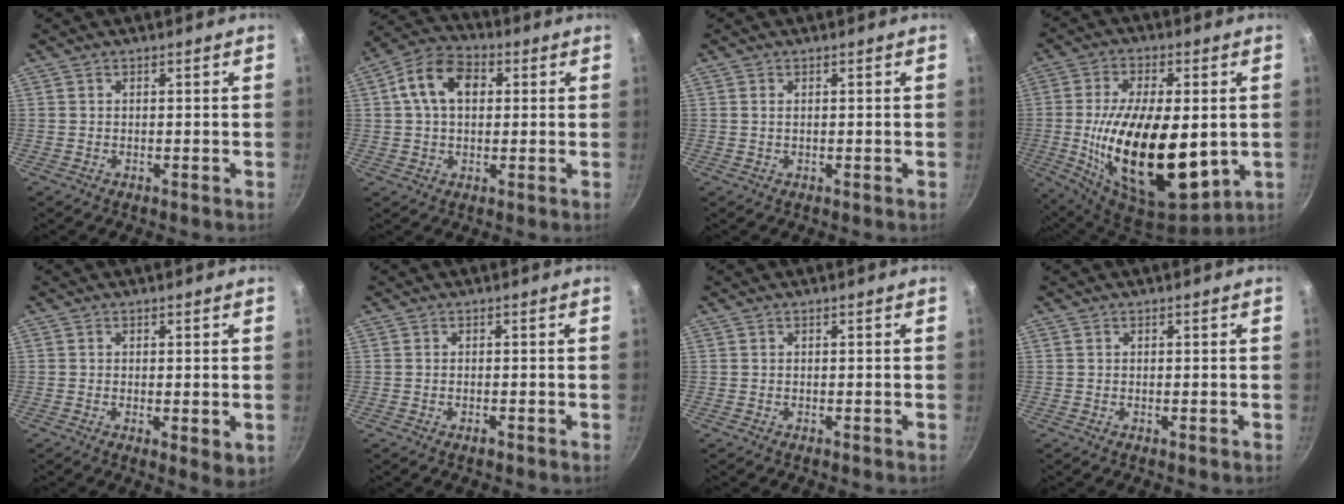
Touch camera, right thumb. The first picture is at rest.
{"total": 10.8, "force": [2.3, 7.3, 7.6], "torque": [-0.114, 0.021, 0.023]}
{"total": 0.8, "force": [0.2, 0.4, 0.7], "torque": [-0.012, 0.001, 0.003]}
{"total": 24.0, "force": [-1.4, 11.8, 20.9], "torque": [-0.366, -0.013, -0.013]}
{"total": 3.8, "force": [-0.2, 1.4, 3.5], "torque": [-0.051, -0.014, -0.002]}
{"total": 0.9, "force": [-0.6, 0.4, 0.6], "torque": [-0.012, 0.002, -0.010]}
{"total": 0.0}
{"total": 0.0}